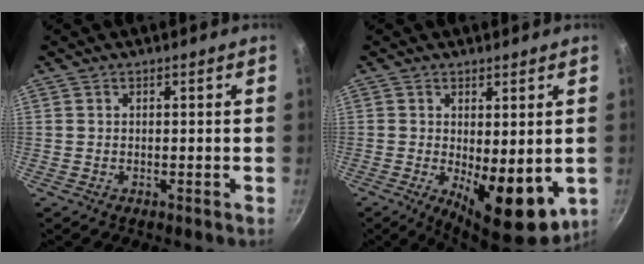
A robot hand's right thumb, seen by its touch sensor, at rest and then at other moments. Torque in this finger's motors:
{"motor_torque": [-0.24, 0.93, 1.18, -0.04, 0.13]}